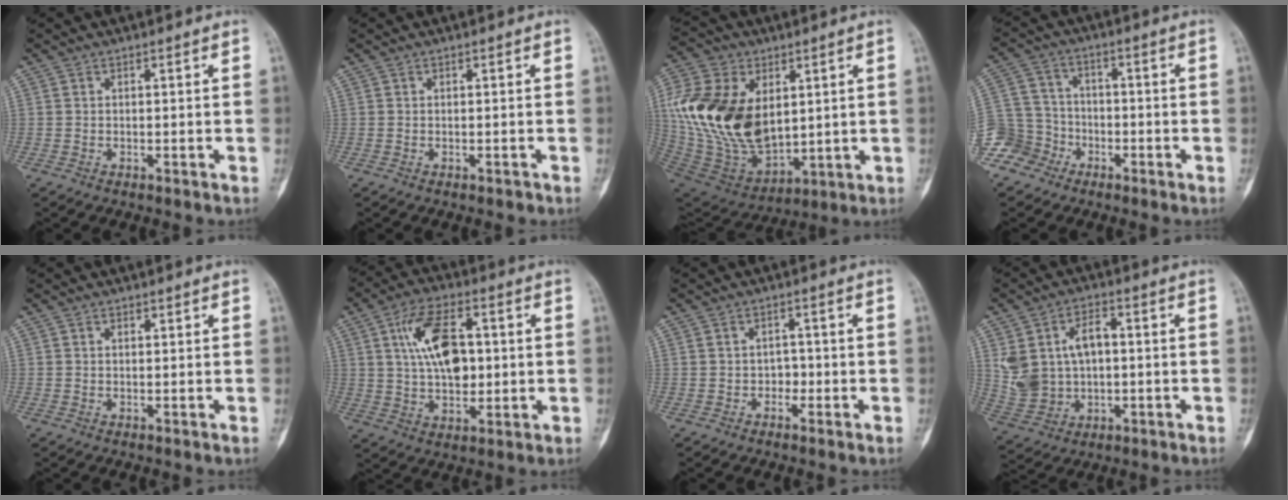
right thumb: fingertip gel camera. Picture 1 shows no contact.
{"total": 0.0}
{"total": 24.5, "force": [3.9, 15.6, 18.5], "torque": [-0.364, -0.023, 0.088]}
{"total": 8.7, "force": [-5.3, 6.9, 0.6], "torque": [0.012, 0.049, -0.106]}
{"total": 0.7, "force": [0.4, 0.5, 0.4], "torque": [-0.003, -0.001, 0.006]}
{"total": 13.3, "force": [2.6, 7.6, 10.6], "torque": [-0.166, 0.003, 0.045]}
{"total": 1.9, "force": [-0.6, 1.6, 0.8], "torque": [0.009, 0.007, -0.015]}
{"total": 11.4, "force": [1.5, 8.0, 8.1], "torque": [-0.134, 0.012, 0.041]}